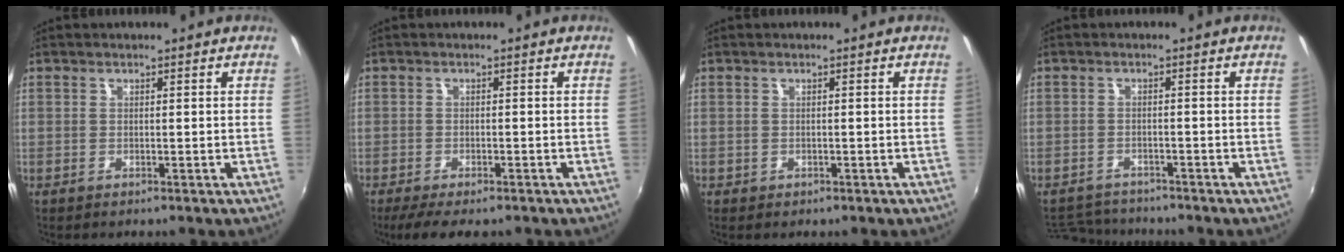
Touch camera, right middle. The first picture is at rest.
{"total": 6.0, "force": [-4.7, 1.6, 3.5], "torque": [-0.082, -0.023, -0.076]}
{"total": 0.6, "force": [-0.2, 0.6, 0.1], "torque": [-0.001, 0.000, 0.000]}
{"total": 5.9, "force": [-5.6, 1.7, 0.8], "torque": [-0.033, 0.003, -0.091]}